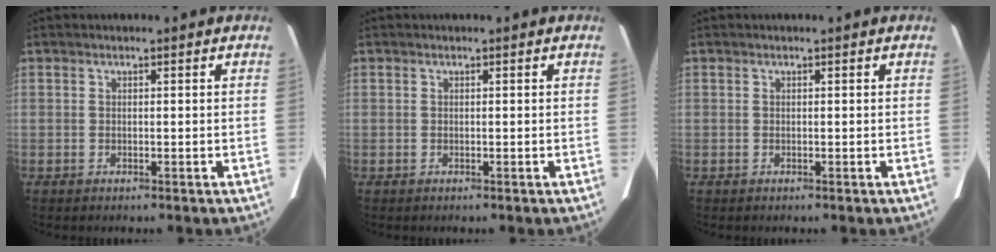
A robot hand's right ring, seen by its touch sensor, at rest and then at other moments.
{"total": 0.0}
{"total": 0.0}